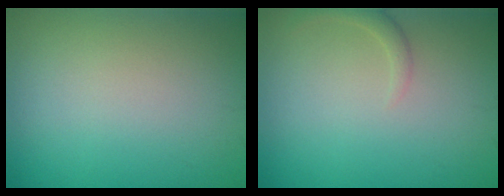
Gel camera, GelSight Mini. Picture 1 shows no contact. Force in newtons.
{"total": 1.2, "press": 1.2, "slide": 0.1}